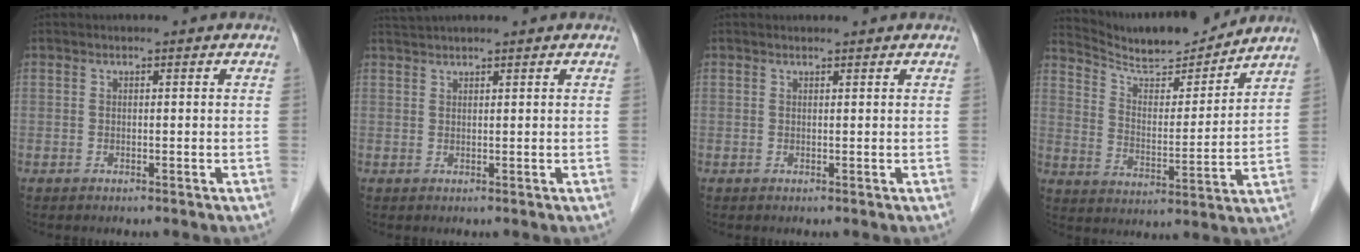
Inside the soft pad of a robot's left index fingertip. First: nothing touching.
{"total": 3.6, "force": [3.3, -0.3, 1.4], "torque": [-0.019, 0.034, 0.060]}
{"total": 1.0, "force": [1.0, 0.0, 0.2], "torque": [-0.008, 0.011, 0.019]}
{"total": 13.9, "force": [13.2, 1.0, 4.2], "torque": [-0.079, -0.002, 0.224]}